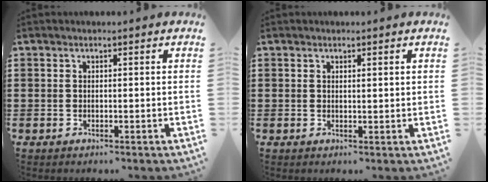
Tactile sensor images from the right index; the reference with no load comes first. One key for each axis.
{"total": 0.7, "fx": 0.4, "fy": 0.1, "fz": 0.5, "tx": -0.011, "ty": 0.002, "tz": 0.007}